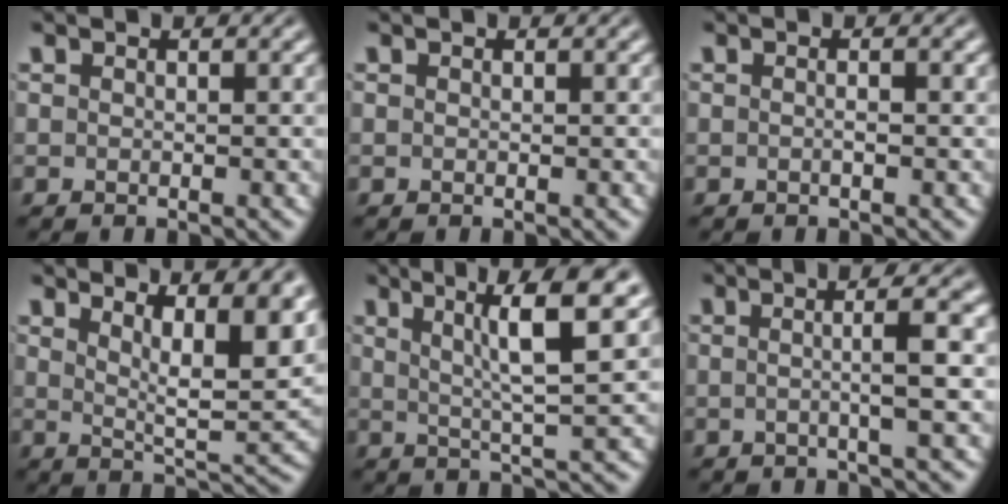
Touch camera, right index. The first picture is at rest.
{"total": 0.0}
{"total": 0.8, "force": [-0.4, -0.2, 0.7], "torque": [-0.014, 0.001, -0.006]}
{"total": 6.5, "force": [2.4, 1.5, 5.9], "torque": [-0.074, -0.012, 0.040]}
{"total": 6.7, "force": [3.0, 0.2, 6.0], "torque": [-0.078, 0.009, 0.048]}
{"total": 3.3, "force": [-0.1, -0.8, 3.2], "torque": [-0.049, 0.004, -0.002]}